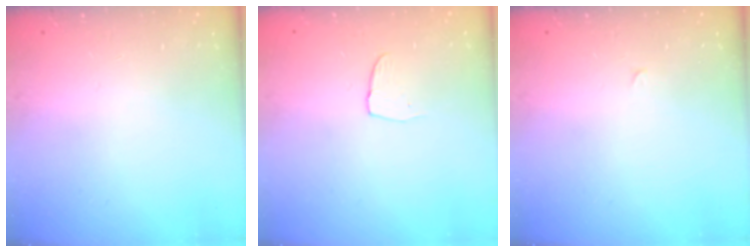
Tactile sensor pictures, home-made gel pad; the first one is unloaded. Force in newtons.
{"total": 3.6, "press": 3.6, "slide": 0.3}
{"total": 0.0}